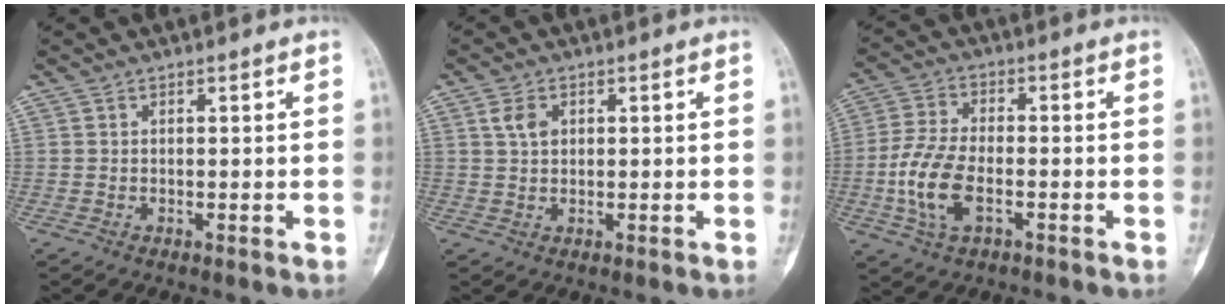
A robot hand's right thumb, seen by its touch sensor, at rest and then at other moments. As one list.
[{"total": 3.1, "force": [0.9, 2.2, 2.0], "torque": [-0.031, 0.002, 0.019]}, {"total": 10.5, "force": [-2.9, 5.4, 8.5], "torque": [-0.184, 0.013, -0.059]}]